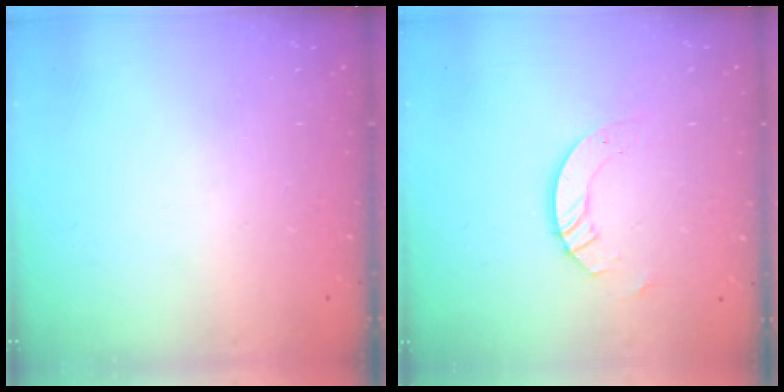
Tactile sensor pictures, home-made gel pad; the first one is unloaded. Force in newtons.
{"total": 3.5, "press": 3.5, "slide": 0.3}